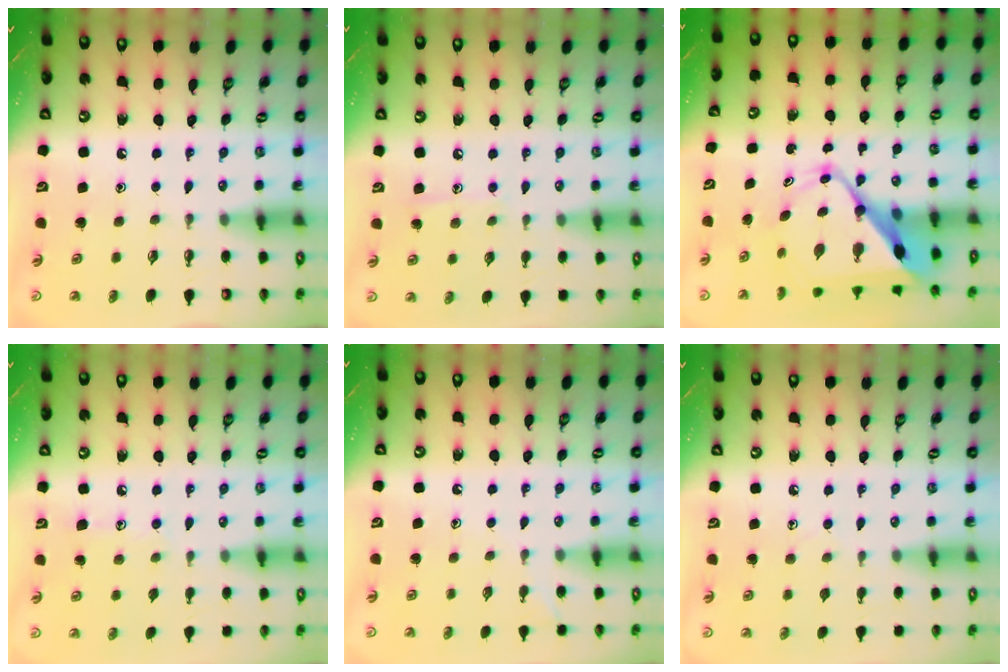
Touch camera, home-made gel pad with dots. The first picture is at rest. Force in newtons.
{"total": 6.3, "press": 6.3, "slide": 0.5}
{"total": 13.7, "press": 13.6, "slide": 1.1}
{"total": 6.7, "press": 6.7, "slide": 0.1}
{"total": 4.6, "press": 4.6, "slide": 0.5}
{"total": 5.8, "press": 5.8, "slide": 0.5}